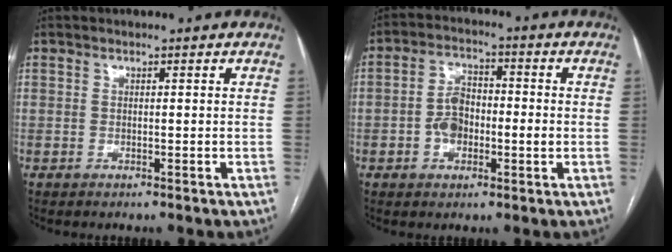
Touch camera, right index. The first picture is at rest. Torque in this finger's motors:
{"motor_torque": [1.16, -0.19, 0.20, 0.11]}